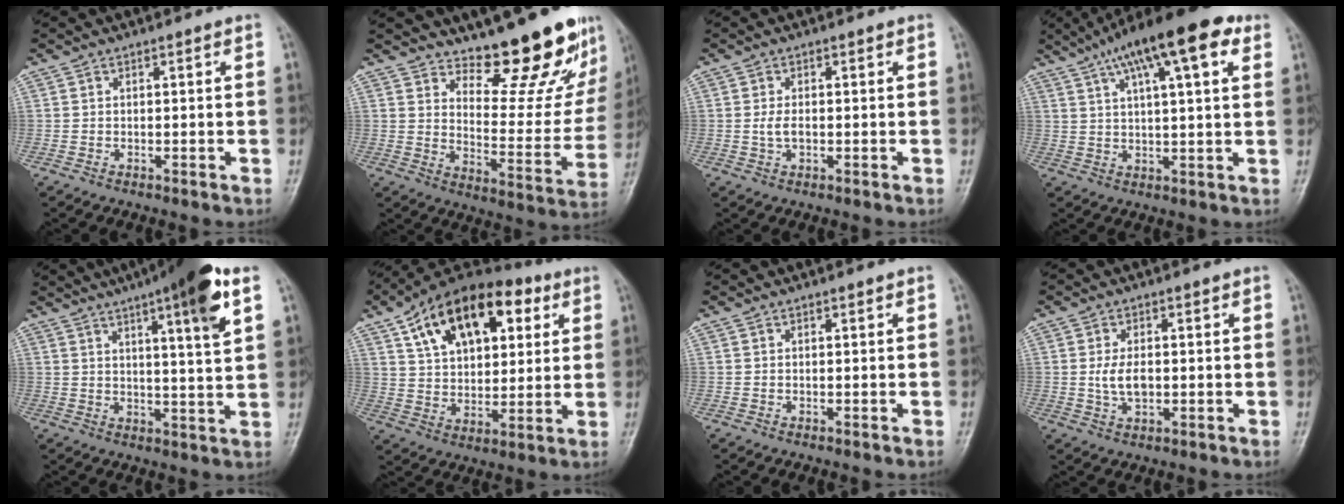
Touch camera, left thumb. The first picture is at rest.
{"total": 17.9, "force": [14.7, 5.5, 8.5], "torque": [-0.061, -0.128, 0.199]}
{"total": 2.3, "force": [-0.1, 1.3, 1.9], "torque": [-0.040, -0.001, -0.002]}
{"total": 17.2, "force": [8.9, 5.0, 13.8], "torque": [-0.210, 0.007, 0.137]}
{"total": 13.8, "force": [7.1, 1.7, 11.7], "torque": [-0.169, -0.019, 0.099]}
{"total": 21.0, "force": [9.0, 12.0, 14.8], "torque": [-0.196, 0.000, 0.147]}
{"total": 0.0}
{"total": 4.4, "force": [0.1, 2.6, 3.6], "torque": [-0.070, -0.004, 0.003]}